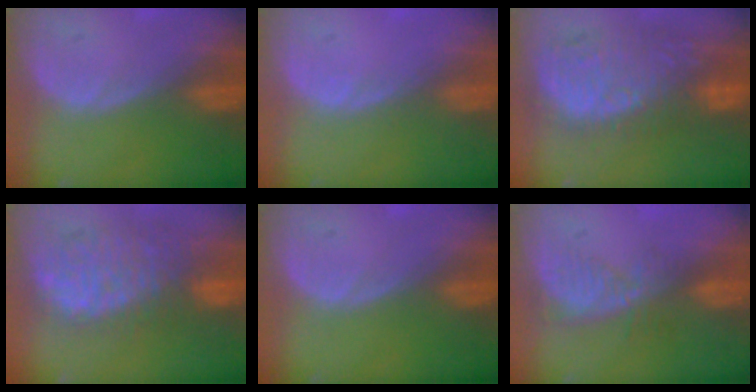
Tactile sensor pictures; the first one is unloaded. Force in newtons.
{"total": 0.5, "press": 0.5, "slide": 0.1}
{"total": 11.2, "press": 10.8, "slide": 3.1}
{"total": 11.0, "press": 10.2, "slide": 4.1}
{"total": 0.0}
{"total": 5.3, "press": 4.7, "slide": 2.5}